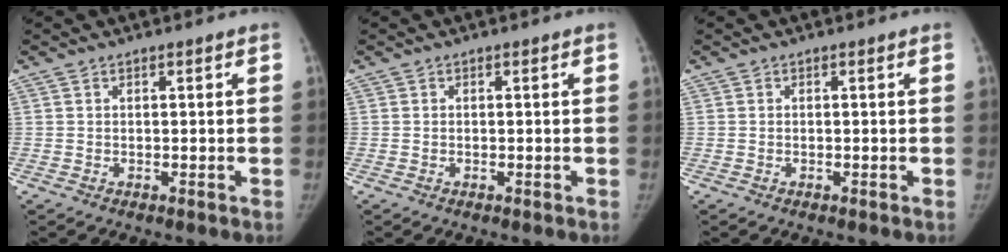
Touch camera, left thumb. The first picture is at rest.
{"total": 0.0}
{"total": 0.0}